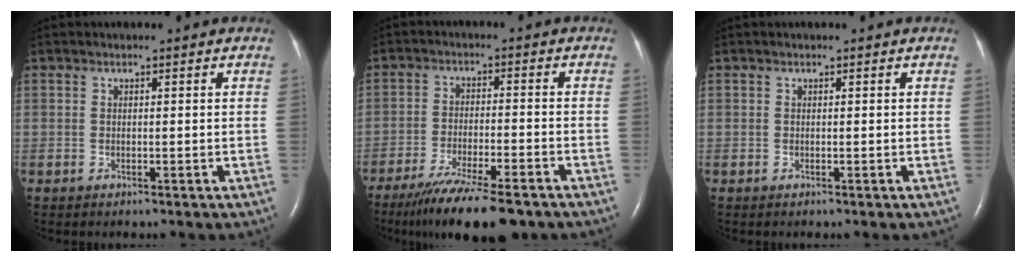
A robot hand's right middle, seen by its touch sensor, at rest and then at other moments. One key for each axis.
{"total": 13.6, "fx": -10.6, "fy": 1.6, "fz": 8.3, "tx": -0.141, "ty": -0.036, "tz": -0.170}
{"total": 0.0}